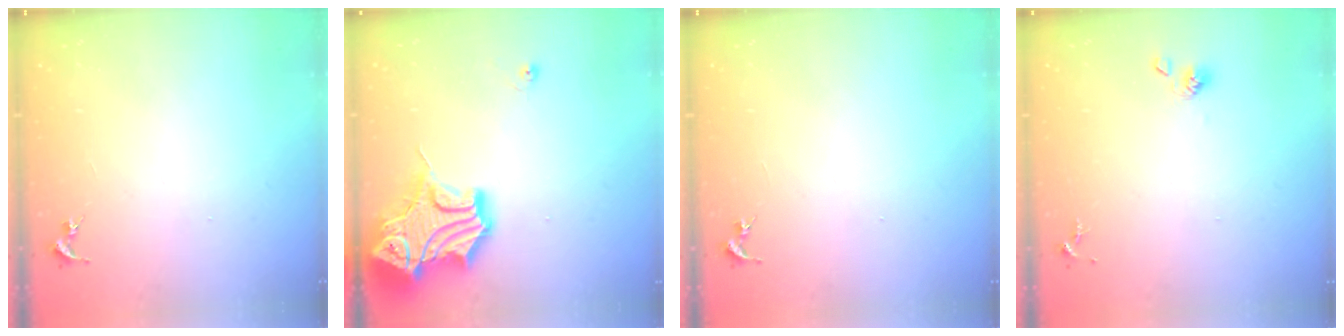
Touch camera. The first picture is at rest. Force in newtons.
{"total": 20.1, "press": 20.0, "slide": 2.2}
{"total": 0.0}
{"total": 5.5, "press": 5.1, "slide": 2.1}